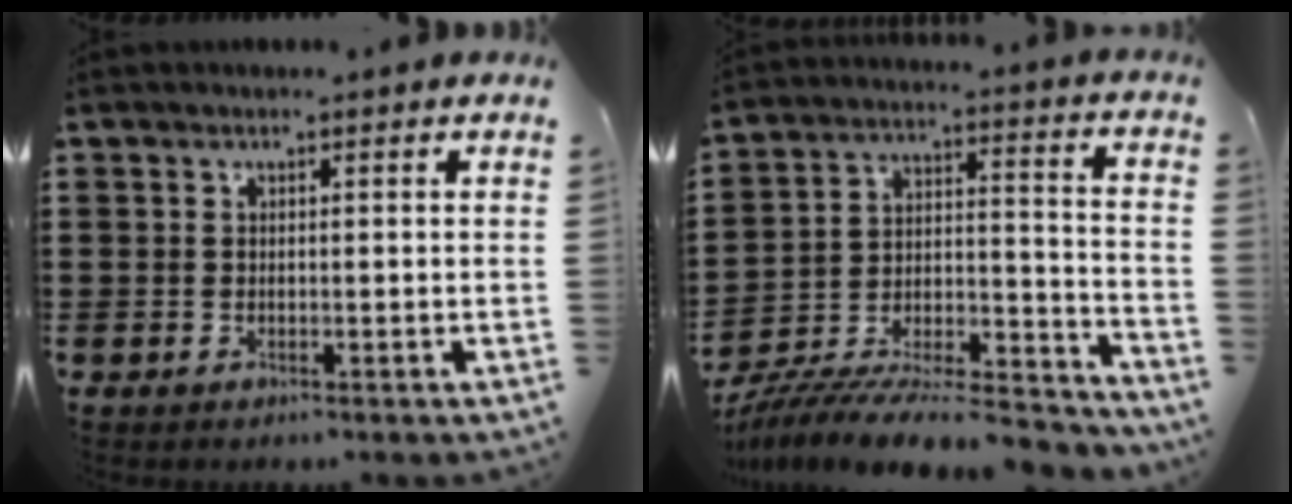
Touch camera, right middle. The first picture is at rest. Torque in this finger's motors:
{"motor_torque": [2.14, 0.00, 0.91, 0.21]}